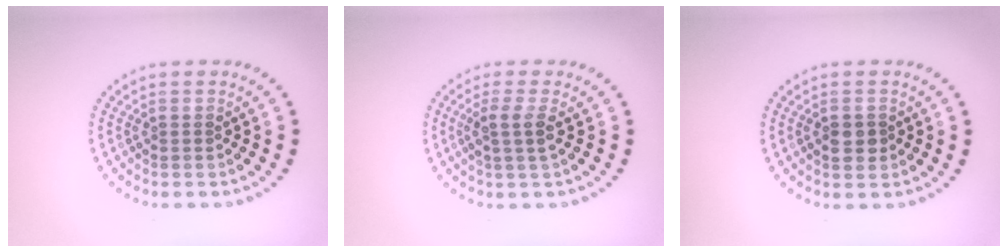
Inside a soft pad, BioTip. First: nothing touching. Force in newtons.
{"total": 2.0, "press": 1.7, "slide": 1.0}
{"total": 1.7, "press": 1.6, "slide": 0.5}